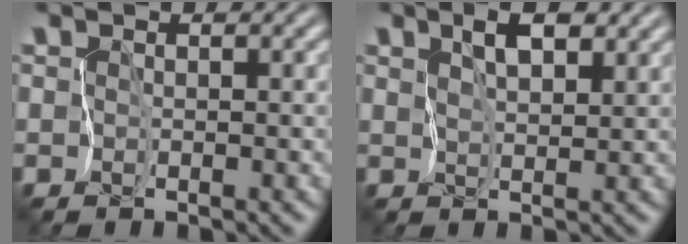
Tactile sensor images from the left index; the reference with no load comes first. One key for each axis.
{"total": 3.5, "fx": 2.2, "fy": 1.2, "fz": 2.4, "tx": -0.042, "ty": 0.004, "tz": 0.040}